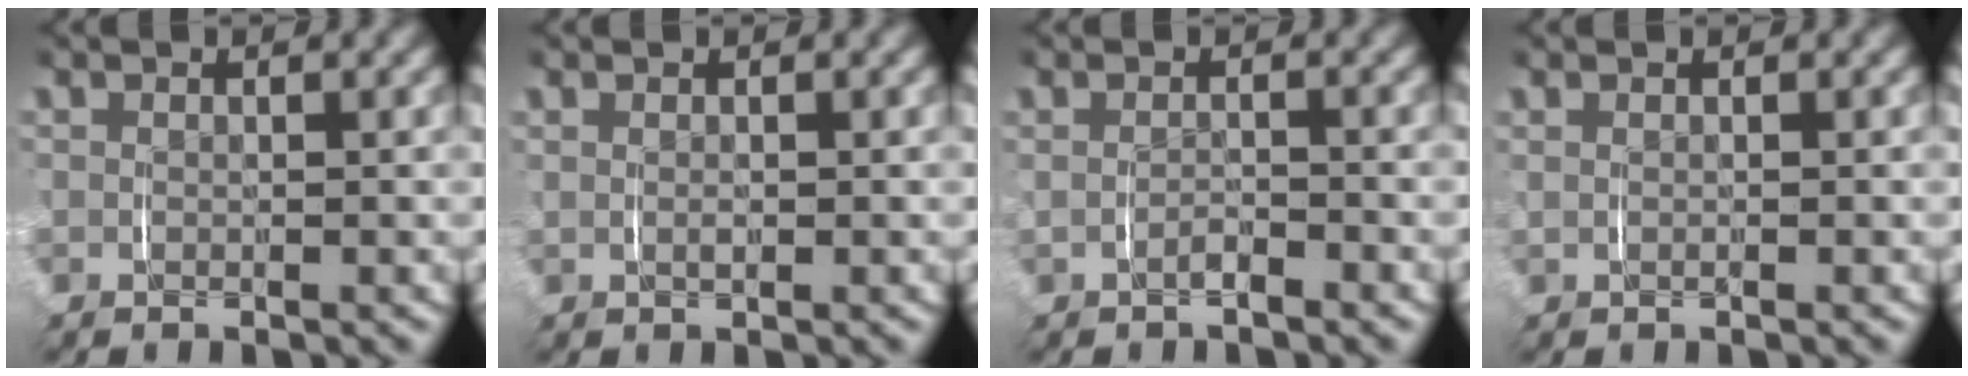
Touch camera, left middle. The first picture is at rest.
{"total": 0.8, "force": [0.2, 0.3, 0.7], "torque": [-0.013, -0.001, 0.006]}
{"total": 1.4, "force": [-0.7, 0.8, 0.8], "torque": [-0.019, 0.005, -0.016]}
{"total": 0.7, "force": [0.2, 0.3, 0.6], "torque": [-0.013, 0.002, 0.006]}